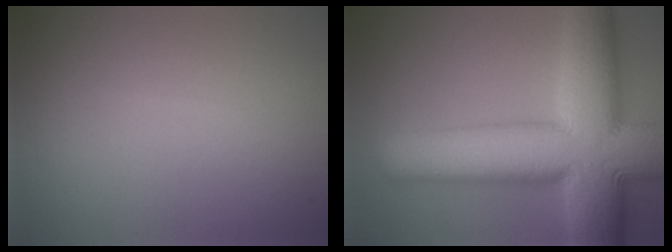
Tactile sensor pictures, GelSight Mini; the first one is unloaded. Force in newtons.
{"total": 15.1, "press": 15.1, "slide": 0.5}